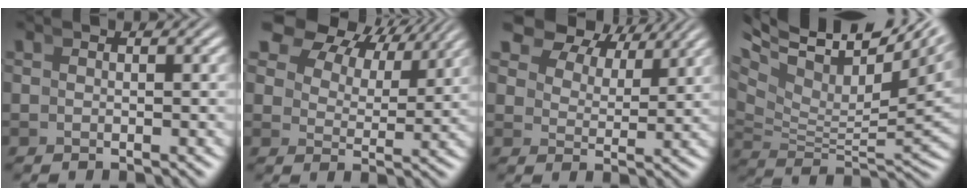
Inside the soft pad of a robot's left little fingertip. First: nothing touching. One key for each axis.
{"total": 8.3, "fx": 5.7, "fy": 4.4, "fz": 4.2, "tx": -0.082, "ty": 0.017, "tz": 0.083}
{"total": 7.1, "fx": 5.6, "fy": 3.2, "fz": 3.0, "tx": -0.051, "ty": 0.021, "tz": 0.083}
{"total": 13.4, "fx": 6.5, "fy": 7.2, "fz": 9.3, "tx": -0.147, "ty": 0.017, "tz": 0.088}